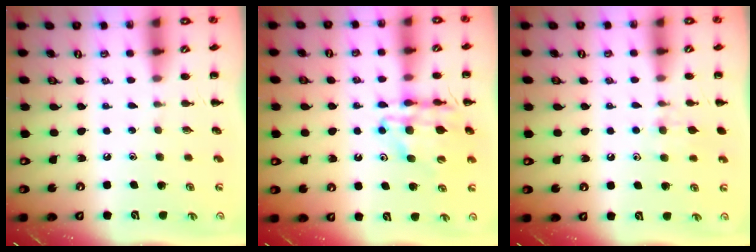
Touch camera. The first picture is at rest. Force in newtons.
{"total": 12.0, "press": 11.5, "slide": 3.4}
{"total": 8.1, "press": 7.9, "slide": 1.8}